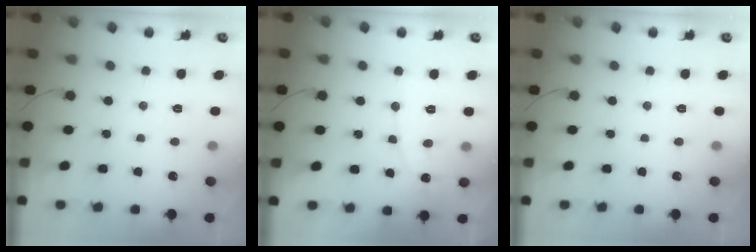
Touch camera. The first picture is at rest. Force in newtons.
{"total": 6.8, "press": 6.8, "slide": 0.5}
{"total": 0.0}